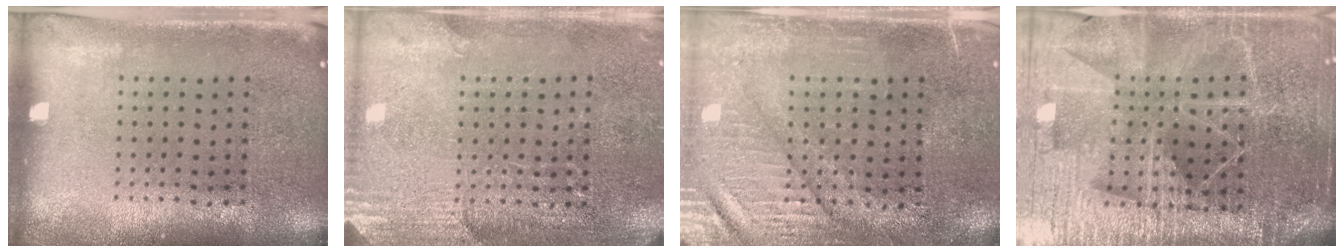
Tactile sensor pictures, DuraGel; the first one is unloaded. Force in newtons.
{"total": 2.8, "press": 2.7, "slide": 0.8}
{"total": 3.4, "press": 3.0, "slide": 1.7}
{"total": 5.6, "press": 5.0, "slide": 2.6}